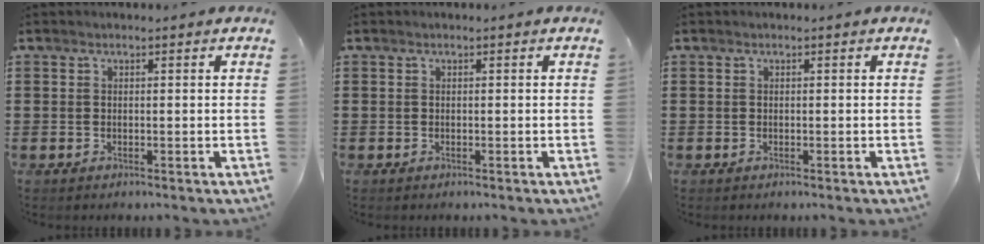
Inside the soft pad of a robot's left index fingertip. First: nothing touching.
{"total": 0.0}
{"total": 0.0}